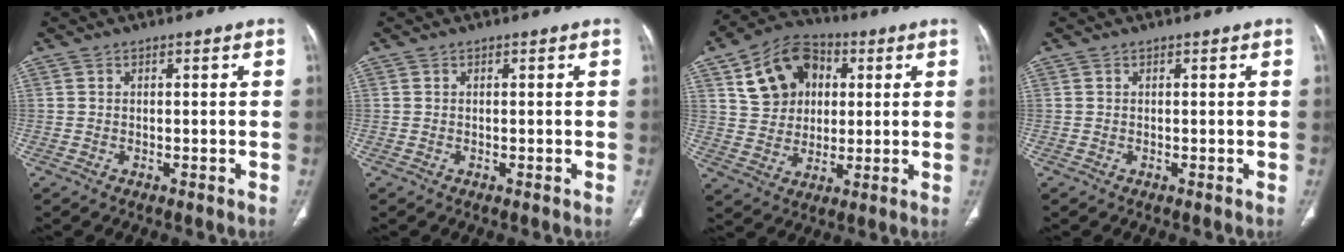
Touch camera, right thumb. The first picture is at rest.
{"total": 0.0}
{"total": 14.4, "force": [4.7, 11.0, 8.0], "torque": [-0.105, 0.005, 0.077]}
{"total": 0.0}